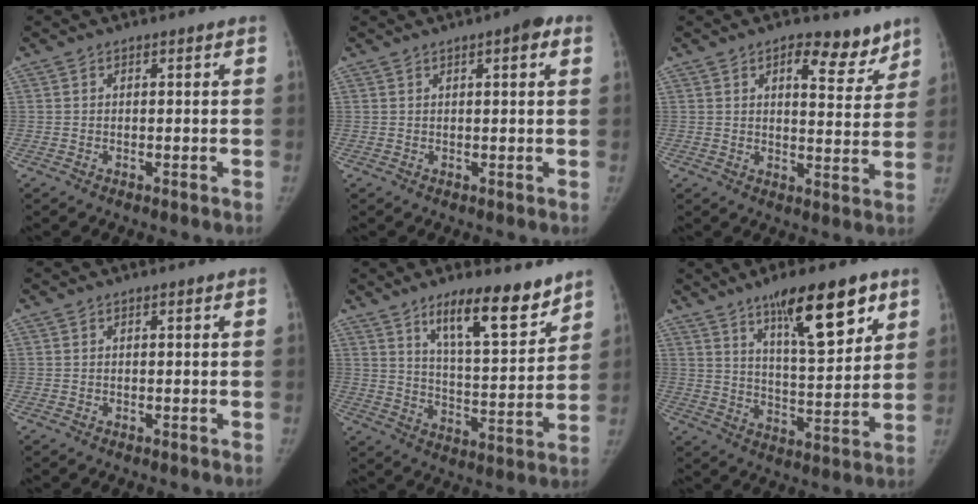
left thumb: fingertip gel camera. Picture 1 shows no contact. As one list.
[{"total": 4.2, "force": [1.9, 1.2, 3.6], "torque": [-0.038, 0.001, 0.017]}, {"total": 8.6, "force": [5.8, 4.1, 4.9], "torque": [-0.033, -0.034, 0.080]}, {"total": 0.0}, {"total": 14.2, "force": [10.0, 3.9, 9.4], "torque": [-0.118, -0.072, 0.168]}, {"total": 16.1, "force": [9.3, 4.7, 12.3], "torque": [-0.164, -0.047, 0.153]}]